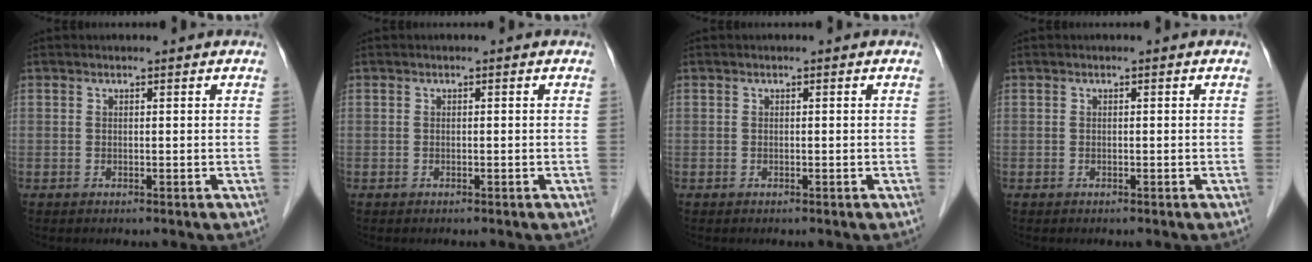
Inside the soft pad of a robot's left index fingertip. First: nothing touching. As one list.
[{"total": 0.0}, {"total": 0.0}, {"total": 0.0}]